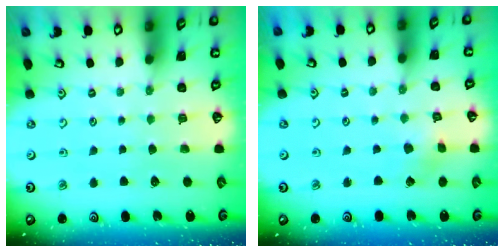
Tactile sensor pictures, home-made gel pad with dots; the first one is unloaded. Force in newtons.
{"total": 1.9, "press": 1.9, "slide": 0.2}